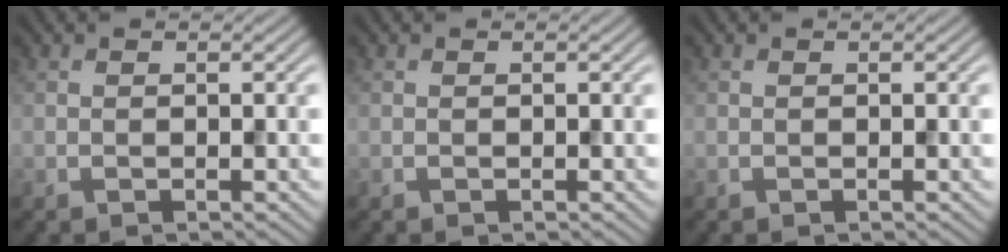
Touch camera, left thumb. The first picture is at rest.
{"total": 0.0}
{"total": 0.0}